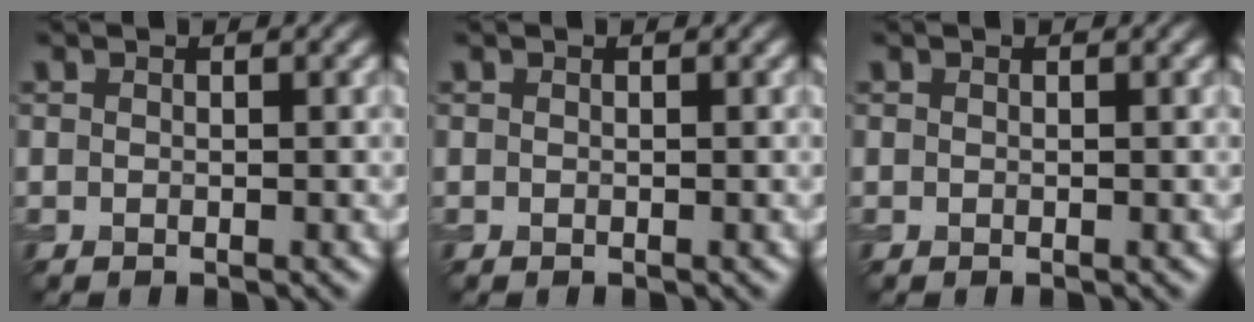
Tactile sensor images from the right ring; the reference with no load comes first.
{"total": 0.0}
{"total": 0.0}